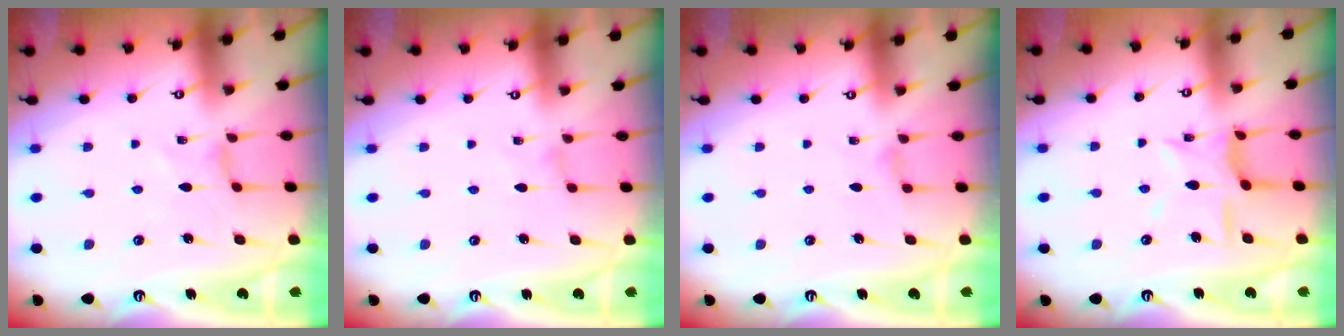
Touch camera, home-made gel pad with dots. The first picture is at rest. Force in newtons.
{"total": 0.0}
{"total": 1.7, "press": 1.6, "slide": 0.4}
{"total": 10.5, "press": 10.5, "slide": 0.8}